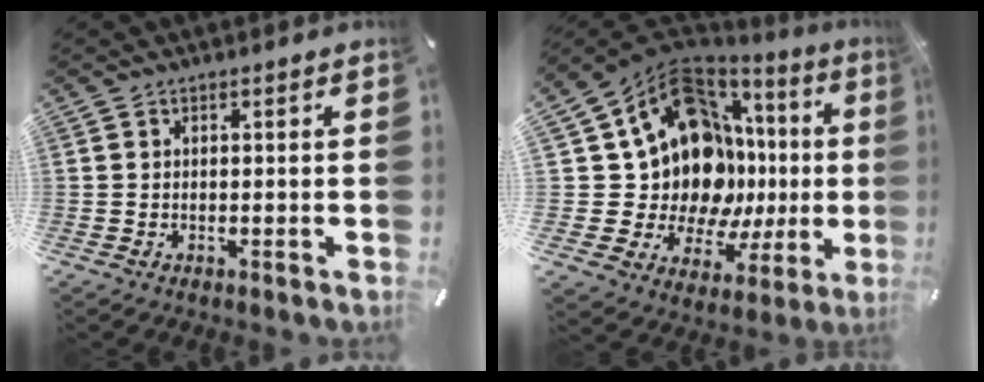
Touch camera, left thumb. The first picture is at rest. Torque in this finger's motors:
{"motor_torque": [1.67, 3.34, 1.62, -1.15, 0.19]}